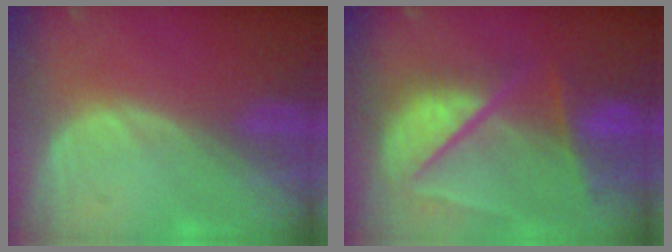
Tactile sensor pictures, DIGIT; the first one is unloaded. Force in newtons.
{"total": 10.4, "press": 8.6, "slide": 5.8}